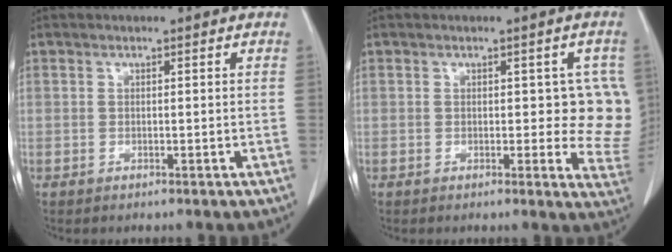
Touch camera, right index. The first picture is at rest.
{"total": 6.4, "force": [1.0, 3.4, 5.3], "torque": [-0.031, -0.001, 0.009]}